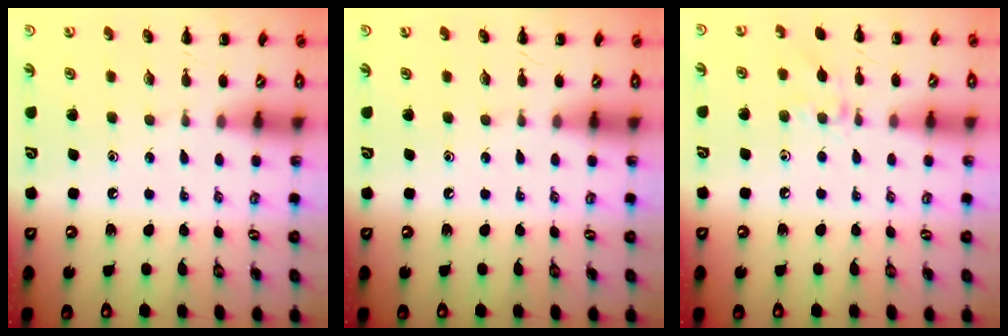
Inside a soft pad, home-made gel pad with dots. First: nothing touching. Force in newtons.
{"total": 0.0}
{"total": 7.2, "press": 7.1, "slide": 1.5}